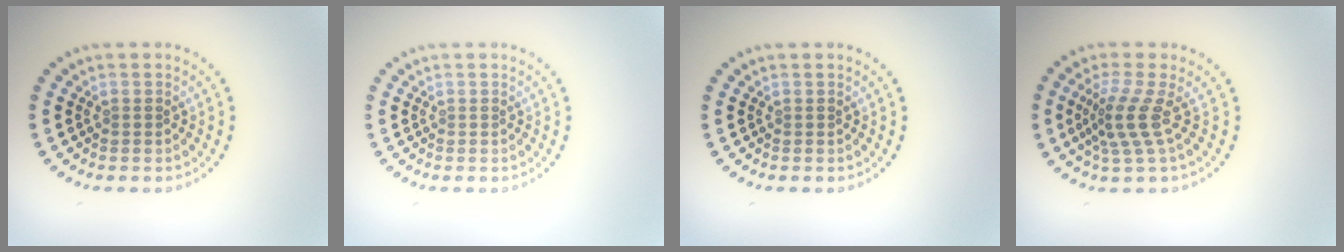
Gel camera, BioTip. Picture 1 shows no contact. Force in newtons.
{"total": 0.0}
{"total": 0.0}
{"total": 3.1, "press": 2.2, "slide": 2.2}